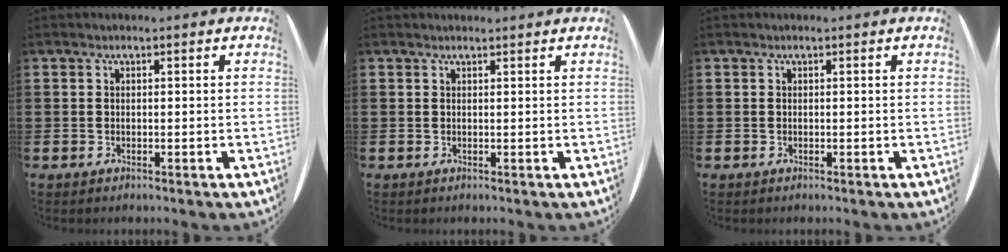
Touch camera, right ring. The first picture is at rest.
{"total": 0.5, "force": [0.5, -0.1, 0.0], "torque": [0.000, 0.001, 0.010]}
{"total": 0.0}